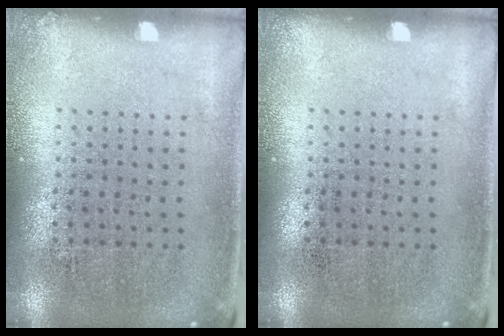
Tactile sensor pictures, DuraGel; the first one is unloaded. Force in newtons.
{"total": 0.0}